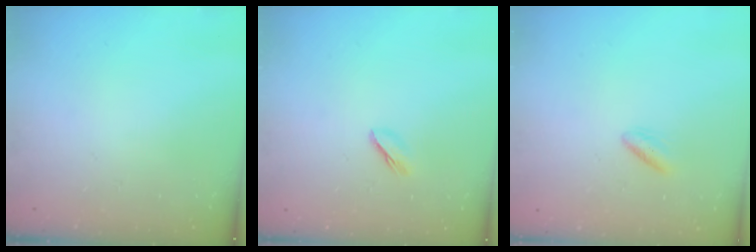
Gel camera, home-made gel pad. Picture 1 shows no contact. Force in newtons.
{"total": 2.5, "press": 2.4, "slide": 0.8}
{"total": 2.7, "press": 2.5, "slide": 1.2}